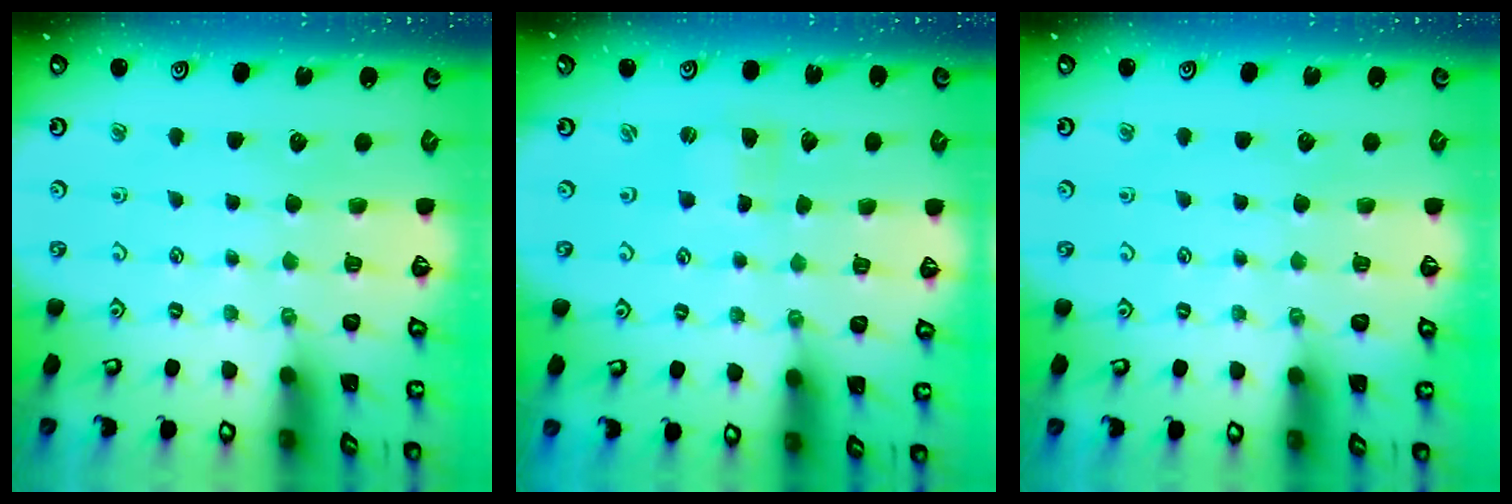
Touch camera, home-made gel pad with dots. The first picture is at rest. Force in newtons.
{"total": 0.0}
{"total": 0.0}